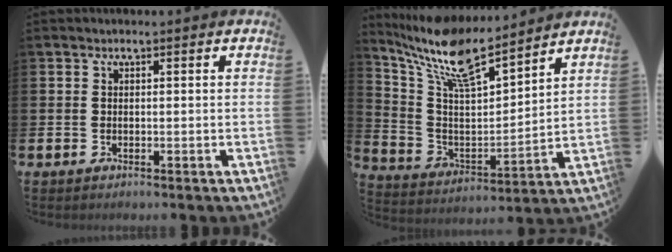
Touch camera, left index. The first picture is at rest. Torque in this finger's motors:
{"motor_torque": [0.99, -1.02, 0.75, 0.21]}